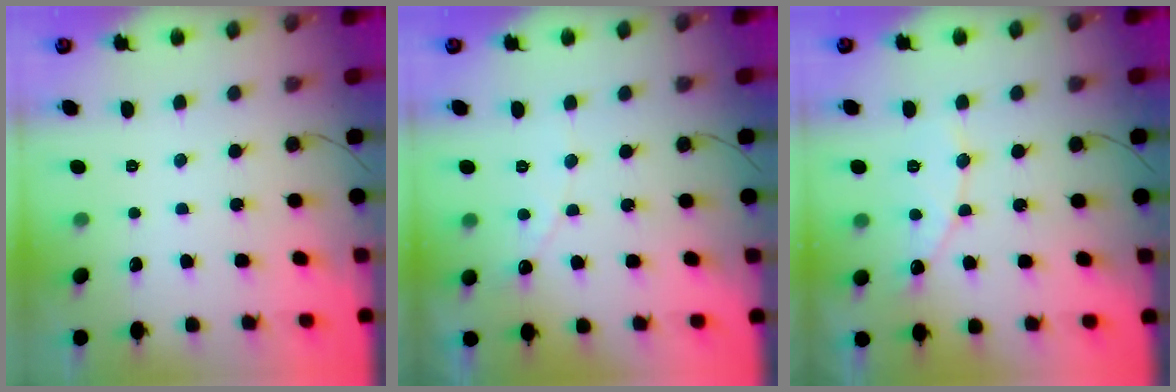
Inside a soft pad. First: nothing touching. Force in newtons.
{"total": 3.8, "press": 3.8, "slide": 0.2}
{"total": 7.9, "press": 7.9, "slide": 0.5}